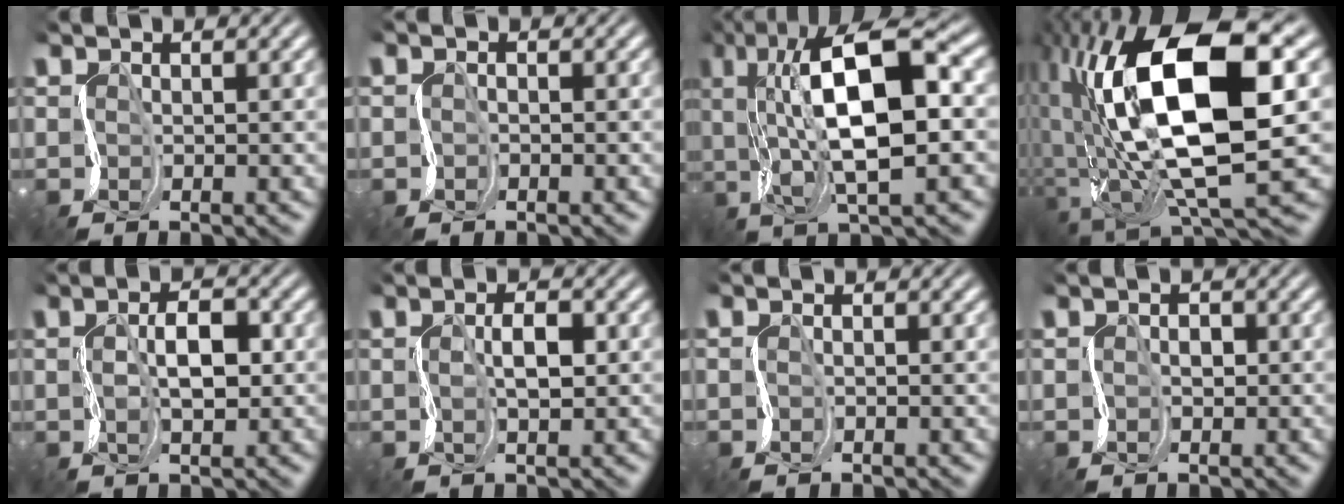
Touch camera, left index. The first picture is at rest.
{"total": 0.9, "force": [-0.3, -0.3, -0.9], "torque": [0.002, 0.001, -0.009]}
{"total": 10.7, "force": [2.3, 3.4, 9.9], "torque": [-0.185, 0.019, 0.038]}
{"total": 12.6, "force": [1.3, 5.5, 11.3], "torque": [-0.227, -0.001, 0.026]}
{"total": 1.5, "force": [0.7, 0.4, 1.2], "torque": [-0.044, 0.011, 0.012]}
{"total": 0.7, "force": [0.6, -0.3, 0.2], "torque": [-0.024, 0.010, 0.012]}
{"total": 0.0}
{"total": 0.9, "force": [0.1, -0.1, -0.9], "torque": [0.001, 0.011, 0.001]}